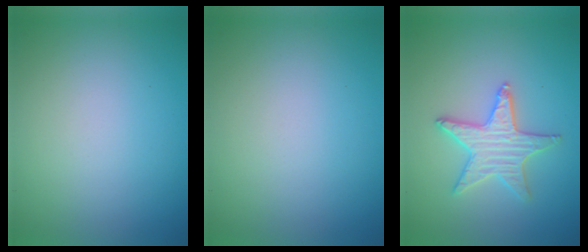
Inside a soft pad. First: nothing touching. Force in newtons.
{"total": 0.0}
{"total": 3.3, "press": 3.3, "slide": 0.3}